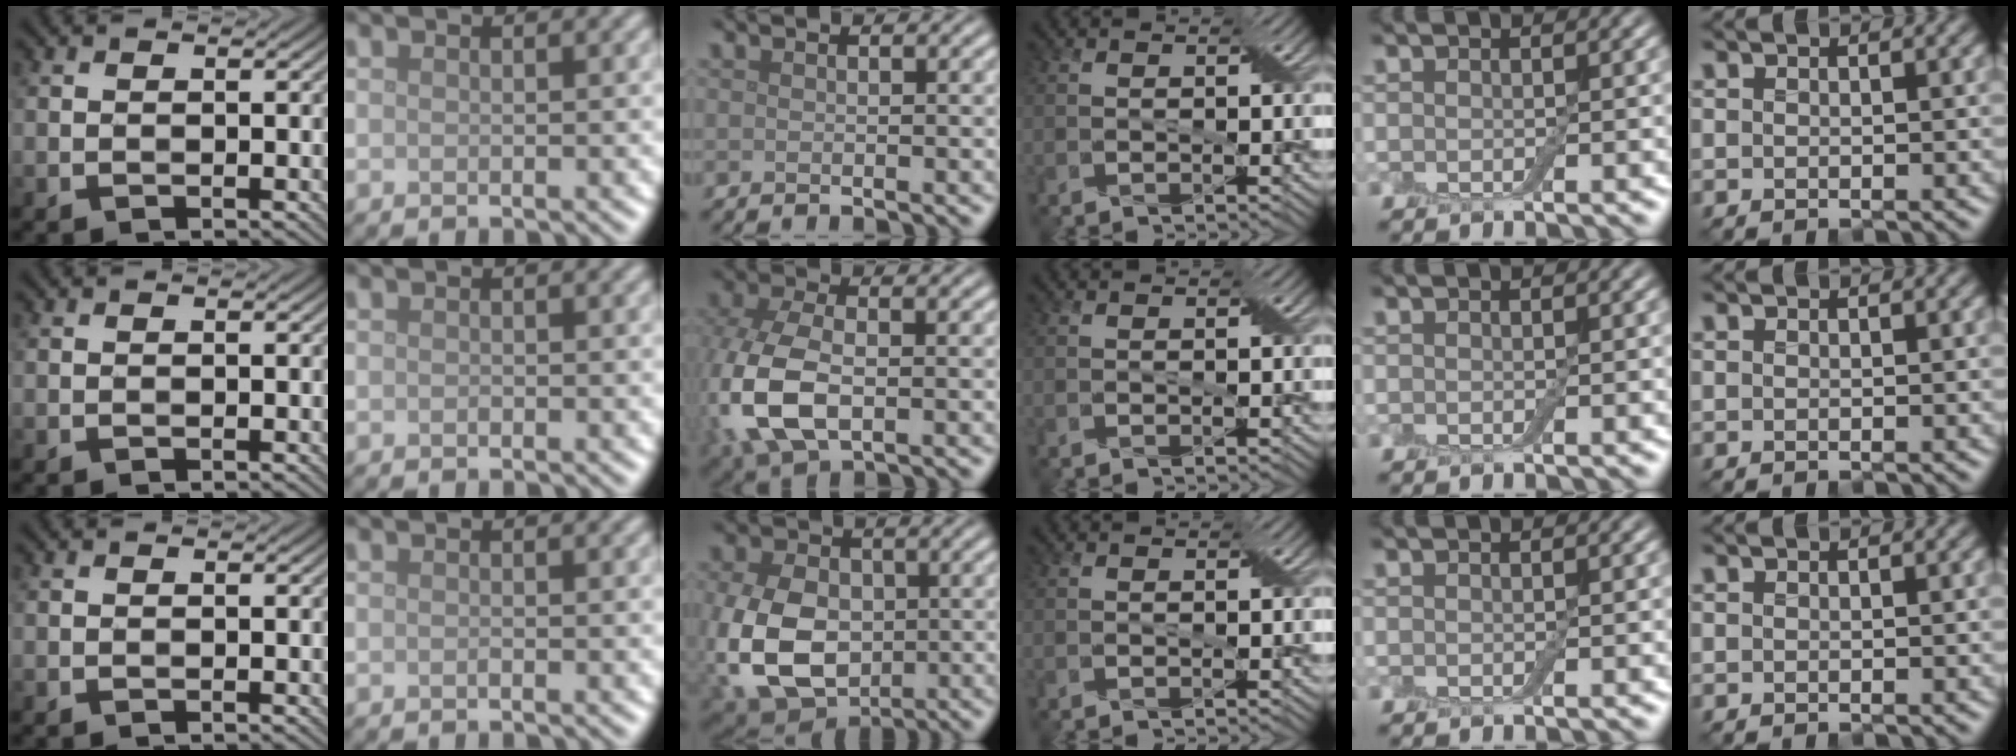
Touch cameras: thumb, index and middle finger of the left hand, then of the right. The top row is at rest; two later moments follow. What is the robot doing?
{"motion": "extract", "object": "drawer"}